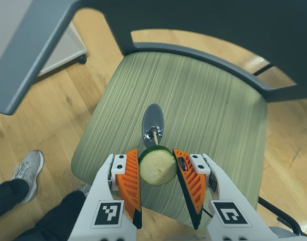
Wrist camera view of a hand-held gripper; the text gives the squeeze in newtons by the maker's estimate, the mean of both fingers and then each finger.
{"total": 8.7, "left": 8.7, "right": 8.7}